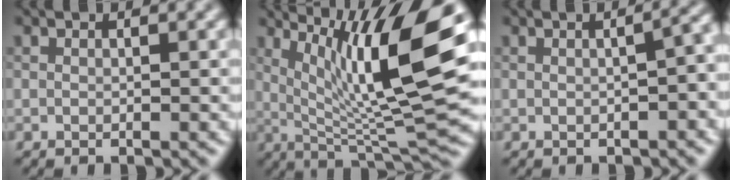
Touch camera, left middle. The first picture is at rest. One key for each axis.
{"total": 12.7, "fx": 3.8, "fy": 2.5, "fz": 11.9, "tx": -0.180, "ty": 0.000, "tz": 0.071}
{"total": 4.5, "fx": 0.0, "fy": 1.9, "fz": 4.0, "tx": -0.026, "ty": 0.011, "tz": 0.006}